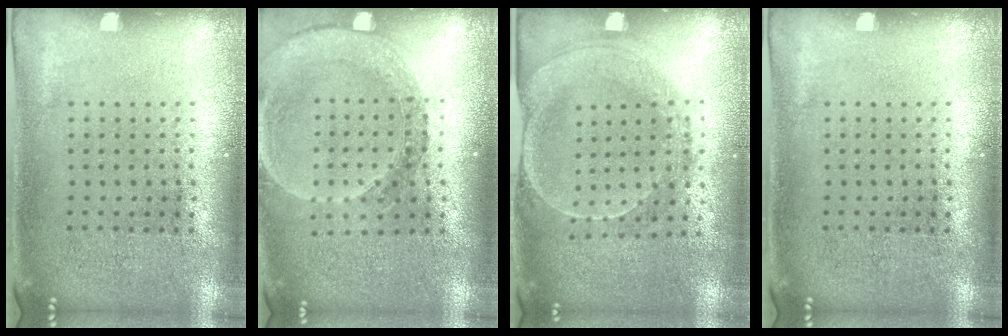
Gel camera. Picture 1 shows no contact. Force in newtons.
{"total": 1.5, "press": 1.5, "slide": 0.3}
{"total": 1.8, "press": 1.7, "slide": 0.4}
{"total": 0.0}